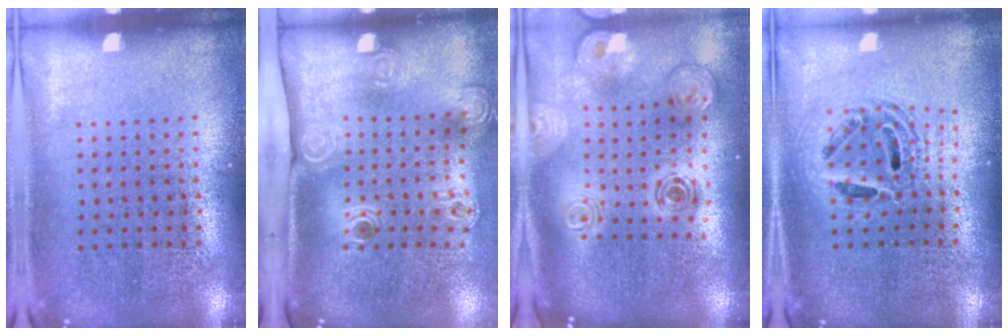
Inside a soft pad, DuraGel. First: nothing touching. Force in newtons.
{"total": 2.3, "press": 1.6, "slide": 1.7}
{"total": 2.1, "press": 1.7, "slide": 1.2}
{"total": 1.6, "press": 1.3, "slide": 0.9}